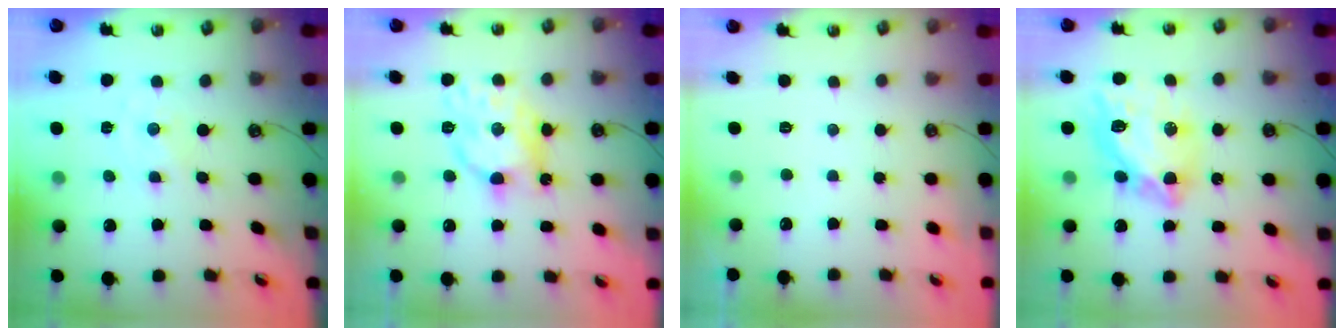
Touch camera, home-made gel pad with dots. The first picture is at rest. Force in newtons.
{"total": 14.7, "press": 14.6, "slide": 0.8}
{"total": 0.0}
{"total": 15.5, "press": 15.5, "slide": 1.6}